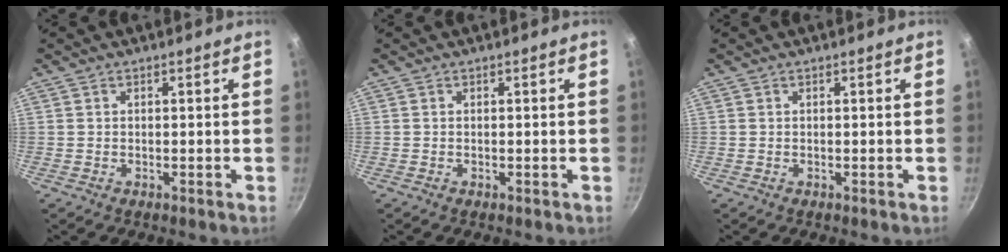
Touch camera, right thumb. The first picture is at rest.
{"total": 0.0}
{"total": 0.0}